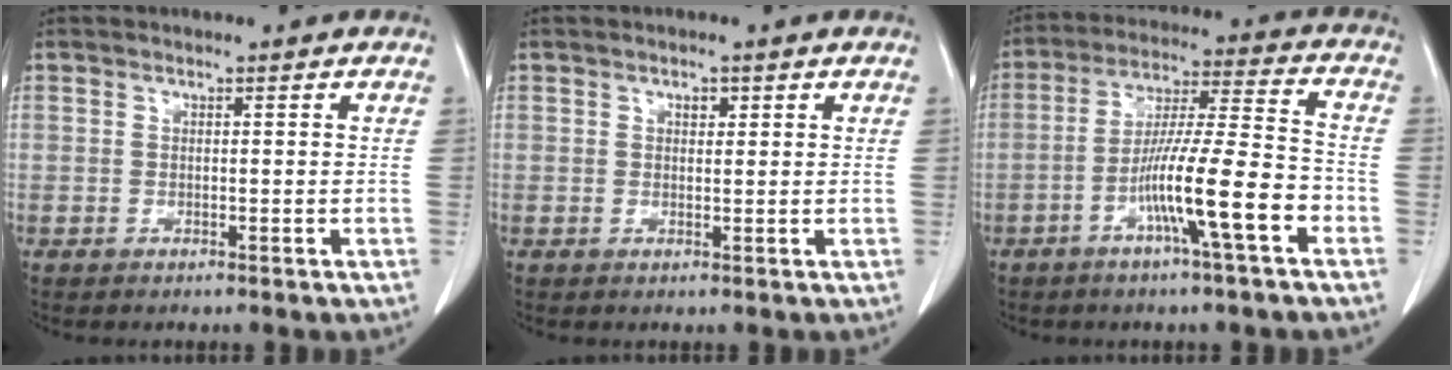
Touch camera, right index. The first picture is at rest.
{"total": 1.3, "force": [0.6, 0.8, 0.8], "torque": [-0.010, -0.001, 0.008]}
{"total": 12.9, "force": [-5.4, 0.0, 11.7], "torque": [-0.209, 0.001, -0.097]}